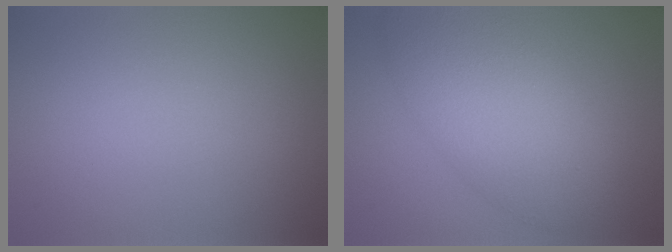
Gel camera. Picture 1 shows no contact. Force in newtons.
{"total": 7.6, "press": 7.6, "slide": 0.1}